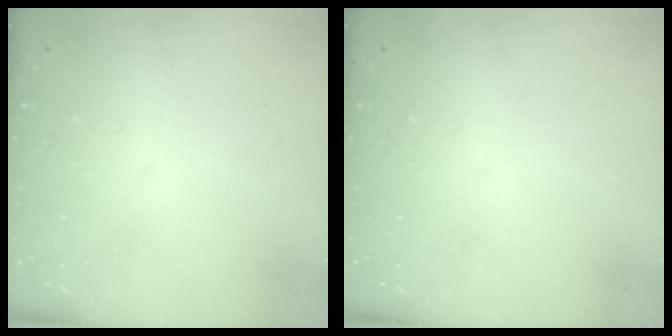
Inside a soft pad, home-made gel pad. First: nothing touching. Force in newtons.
{"total": 0.0}